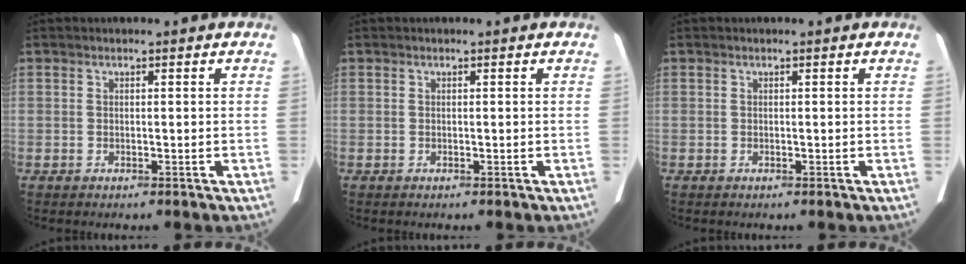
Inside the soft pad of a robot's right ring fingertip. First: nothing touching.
{"total": 0.0}
{"total": 0.0}